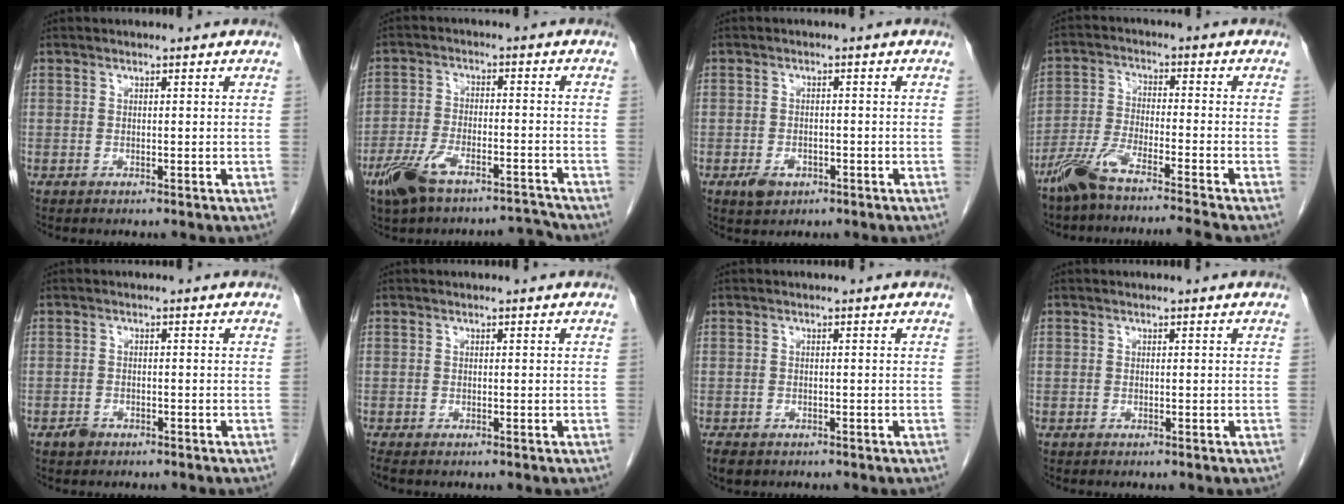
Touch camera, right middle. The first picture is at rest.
{"total": 8.6, "force": [-7.2, 2.2, 4.2], "torque": [-0.084, 0.010, -0.130]}
{"total": 3.0, "force": [-1.6, 1.9, 1.7], "torque": [-0.030, 0.000, -0.017]}
{"total": 9.2, "force": [-7.9, -1.1, 4.6], "torque": [-0.087, -0.014, -0.143]}
{"total": 1.6, "force": [-1.2, 0.8, 0.5], "torque": [-0.015, 0.002, -0.018]}
{"total": 1.3, "force": [-1.1, 0.4, 0.6], "torque": [-0.014, -0.005, -0.017]}
{"total": 4.0, "force": [-2.9, 2.2, 1.6], "torque": [-0.028, -0.006, -0.041]}
{"total": 0.0}